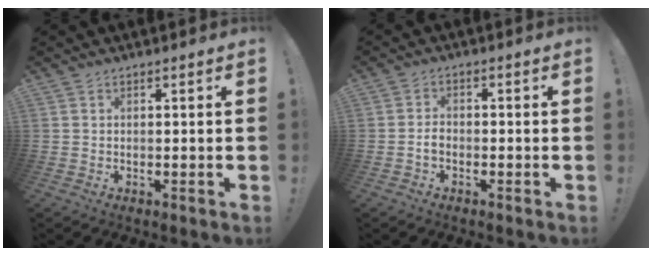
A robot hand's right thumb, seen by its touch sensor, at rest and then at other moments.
{"total": 2.4, "force": [-1.0, 1.5, 1.5], "torque": [-0.030, 0.011, -0.016]}